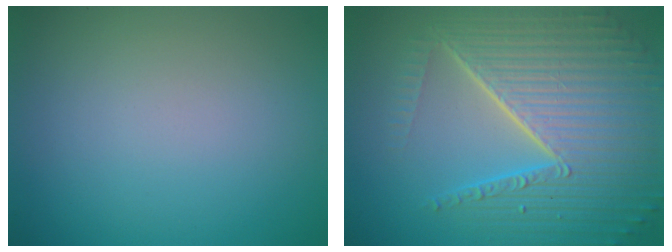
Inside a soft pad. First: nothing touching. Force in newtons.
{"total": 10.2, "press": 6.6, "slide": 7.8}